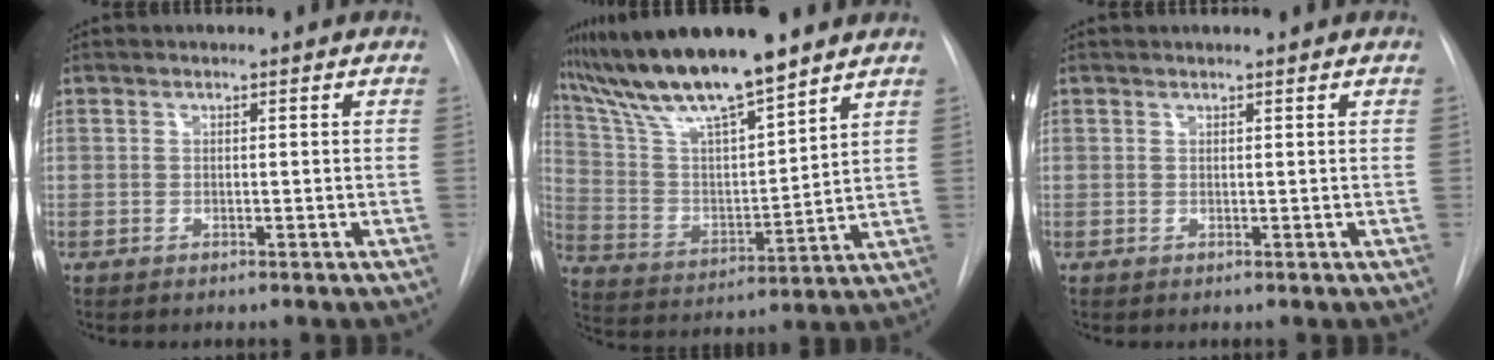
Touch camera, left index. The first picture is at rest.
{"total": 15.7, "force": [12.9, 1.2, 8.9], "torque": [-0.170, 0.001, 0.244]}
{"total": 0.9, "force": [0.9, -0.1, 0.4], "torque": [-0.007, 0.006, 0.012]}